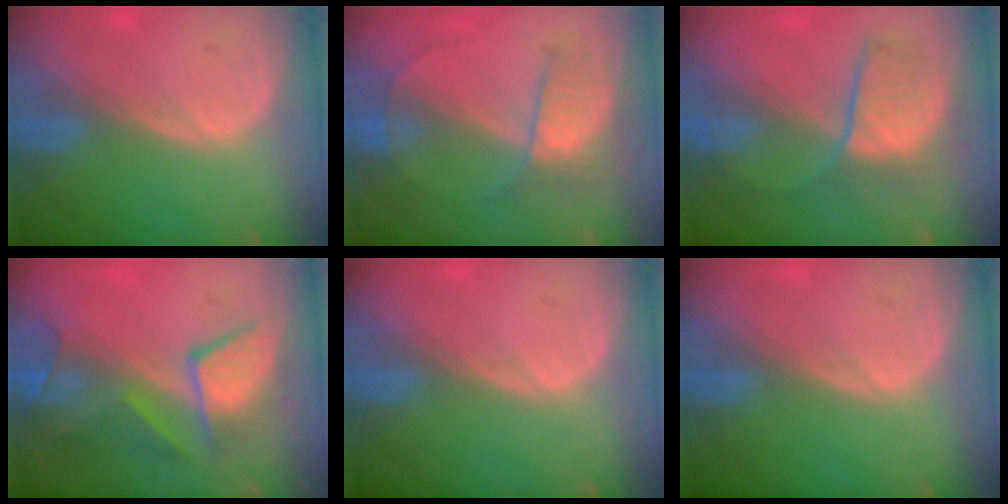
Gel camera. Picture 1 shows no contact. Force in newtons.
{"total": 7.2, "press": 6.1, "slide": 3.9}
{"total": 7.4, "press": 7.4, "slide": 0.2}
{"total": 9.6, "press": 8.7, "slide": 4.1}
{"total": 0.0}
{"total": 0.0}